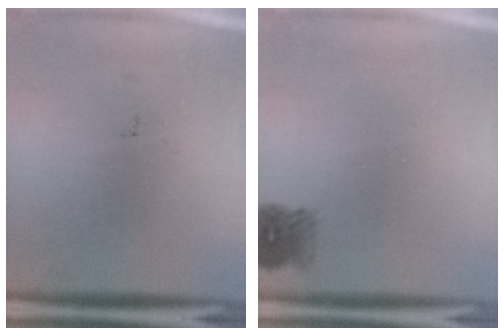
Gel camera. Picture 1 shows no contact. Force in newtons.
{"total": 2.1}